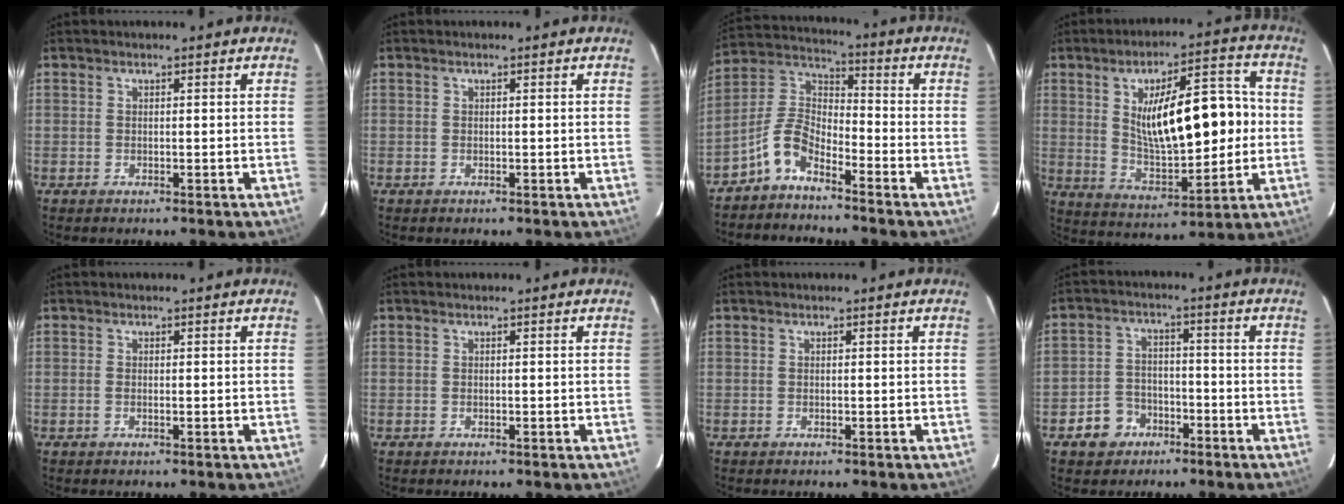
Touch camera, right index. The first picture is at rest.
{"total": 0.0}
{"total": 7.1, "force": [-5.2, 2.8, 4.0], "torque": [-0.093, 0.024, -0.111]}
{"total": 16.8, "force": [1.6, 5.5, 15.8], "torque": [-0.250, 0.021, 0.035]}
{"total": 0.6, "force": [-0.1, 0.2, 0.6], "torque": [-0.014, -0.001, -0.001]}
{"total": 0.0}
{"total": 0.0}
{"total": 5.9, "force": [-3.1, 4.8, 1.4], "torque": [-0.029, 0.015, -0.047]}